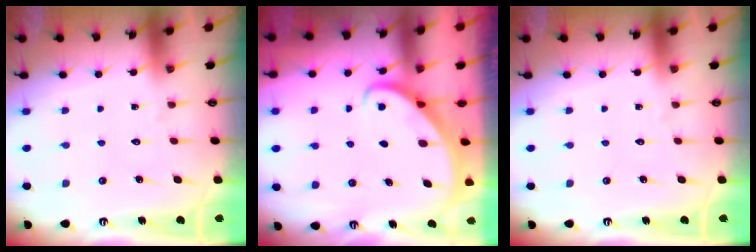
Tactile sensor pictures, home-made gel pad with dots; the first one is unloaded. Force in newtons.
{"total": 2.8, "press": 2.8, "slide": 0.2}
{"total": 0.0}